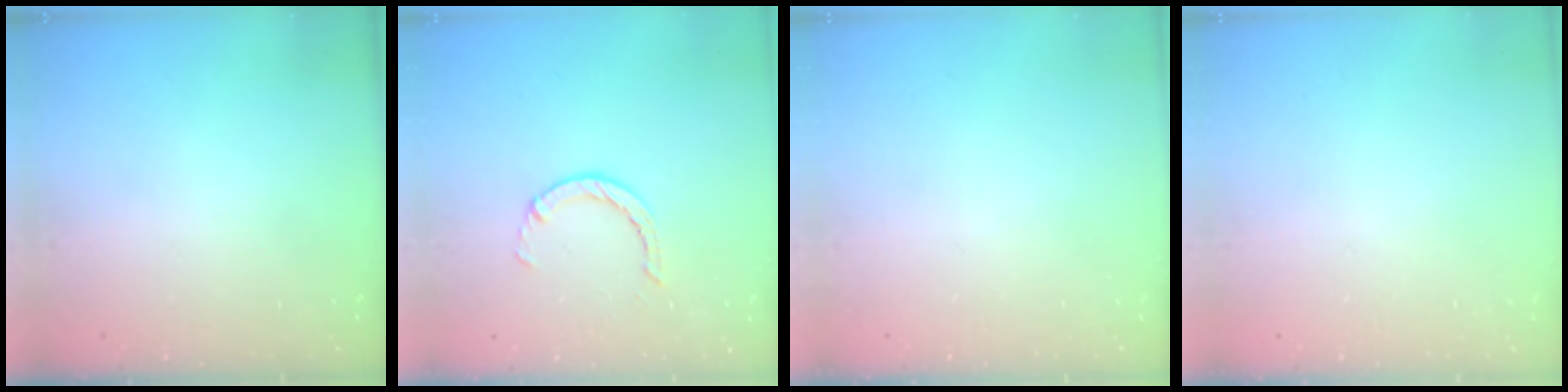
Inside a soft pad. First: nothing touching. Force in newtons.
{"total": 2.4, "press": 2.4, "slide": 0.4}
{"total": 0.0}
{"total": 2.6, "press": 2.6, "slide": 0.2}